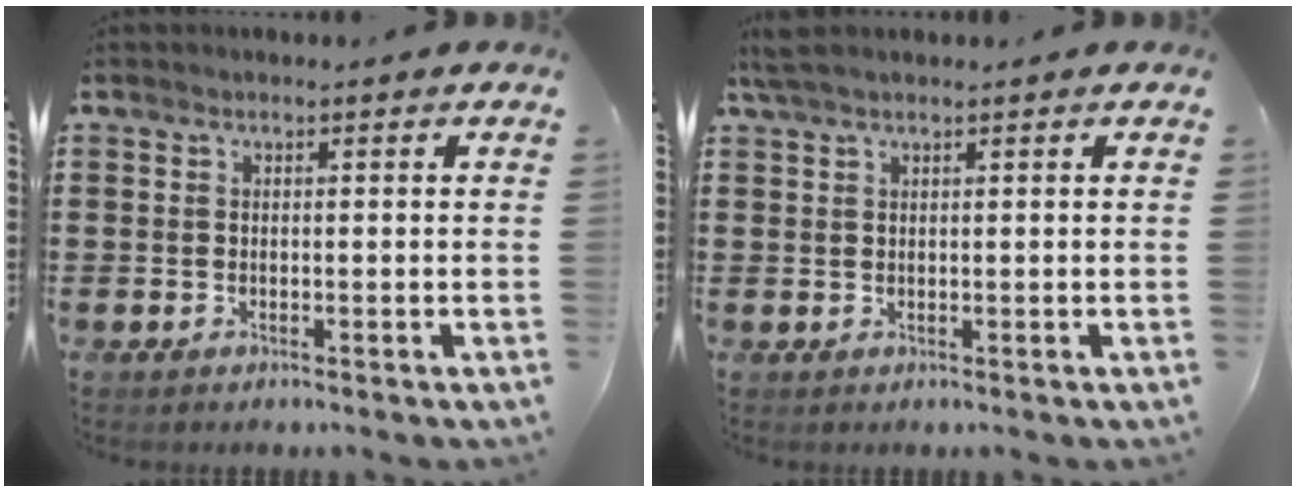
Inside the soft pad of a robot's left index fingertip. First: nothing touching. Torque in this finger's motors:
{"motor_torque": [0.11, 0.04, 0.25, 0.05]}